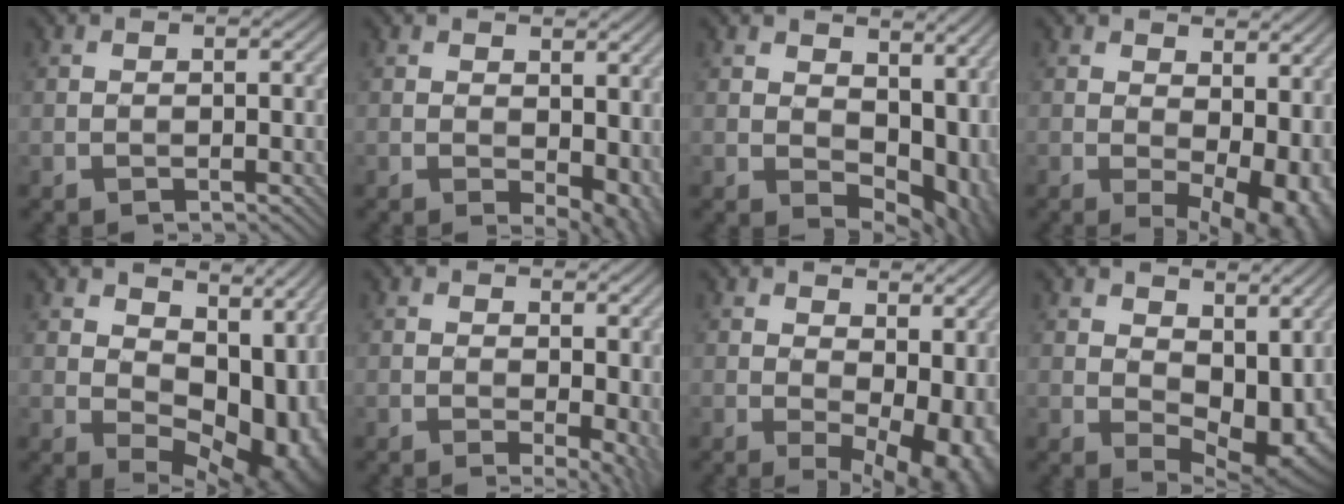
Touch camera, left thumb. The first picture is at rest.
{"total": 6.1, "force": [0.1, 3.6, 4.9], "torque": [-0.058, -0.010, 0.011]}
{"total": 11.6, "force": [3.0, 7.6, 8.2], "torque": [-0.109, -0.016, 0.067]}
{"total": 12.4, "force": [0.0, 7.1, 10.2], "torque": [-0.118, -0.018, 0.037]}
{"total": 13.2, "force": [2.7, 9.0, 9.3], "torque": [-0.129, -0.015, 0.065]}
{"total": 5.8, "force": [0.2, 2.9, 5.0], "torque": [-0.061, -0.005, 0.008]}
{"total": 13.7, "force": [0.3, 7.9, 11.1], "torque": [-0.123, -0.019, 0.043]}
{"total": 11.3, "force": [3.5, 6.7, 8.4], "torque": [-0.132, -0.015, 0.073]}